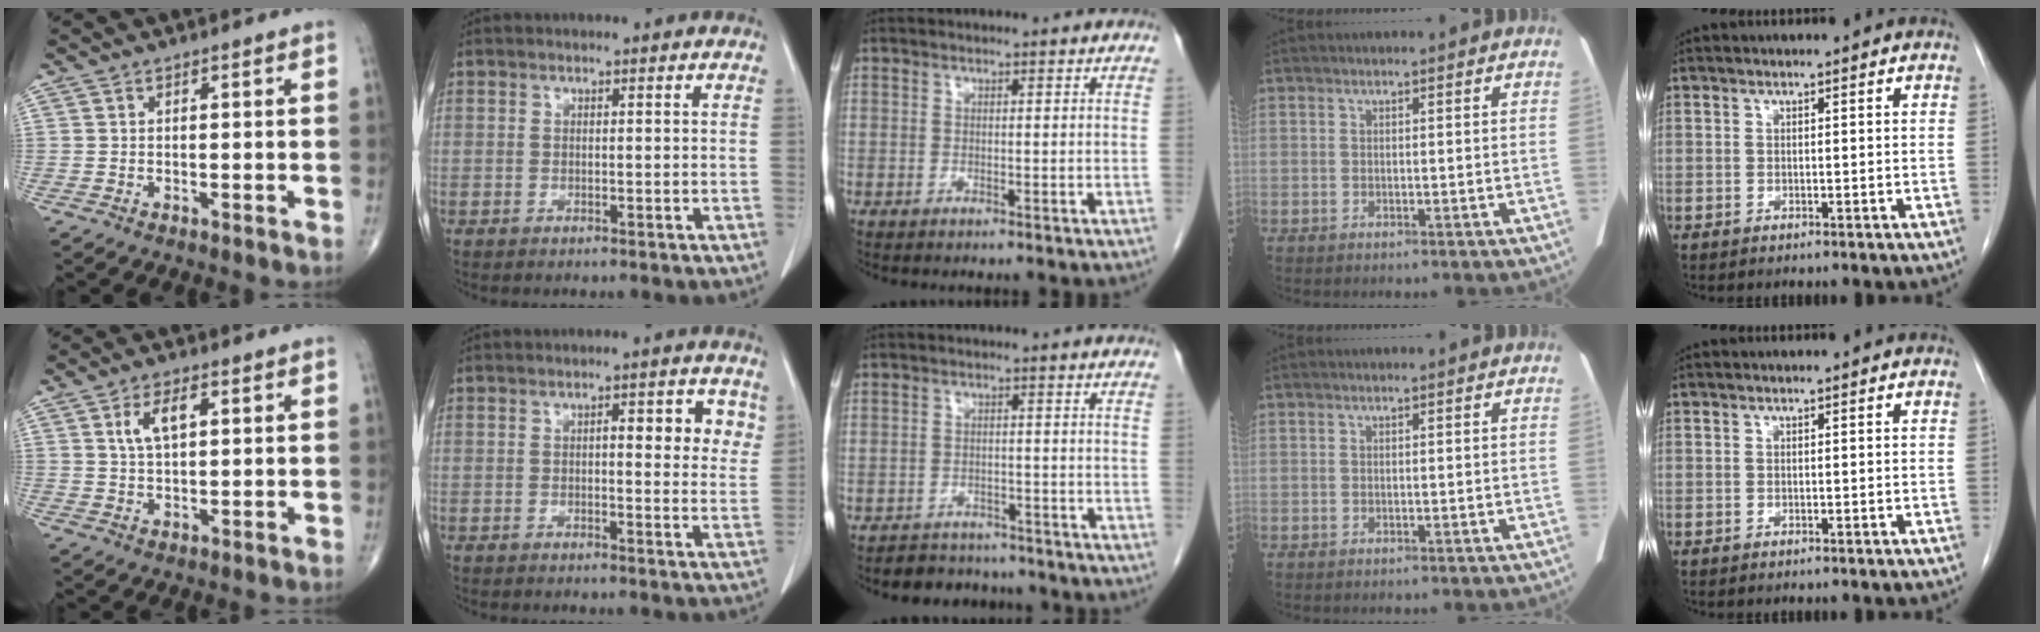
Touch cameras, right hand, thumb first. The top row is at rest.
{"thumb": {"total": 5.7, "force": [1.8, 2.6, 4.7], "torque": [-0.087, 0.003, 0.035]}, "index": {"total": 6.0, "force": [2.1, 1.8, 5.3], "torque": [-0.059, 0.004, 0.020]}, "middle": {"total": 5.9, "force": [-5.3, 2.5, 0.3], "torque": [0.003, 0.008, -0.069]}}